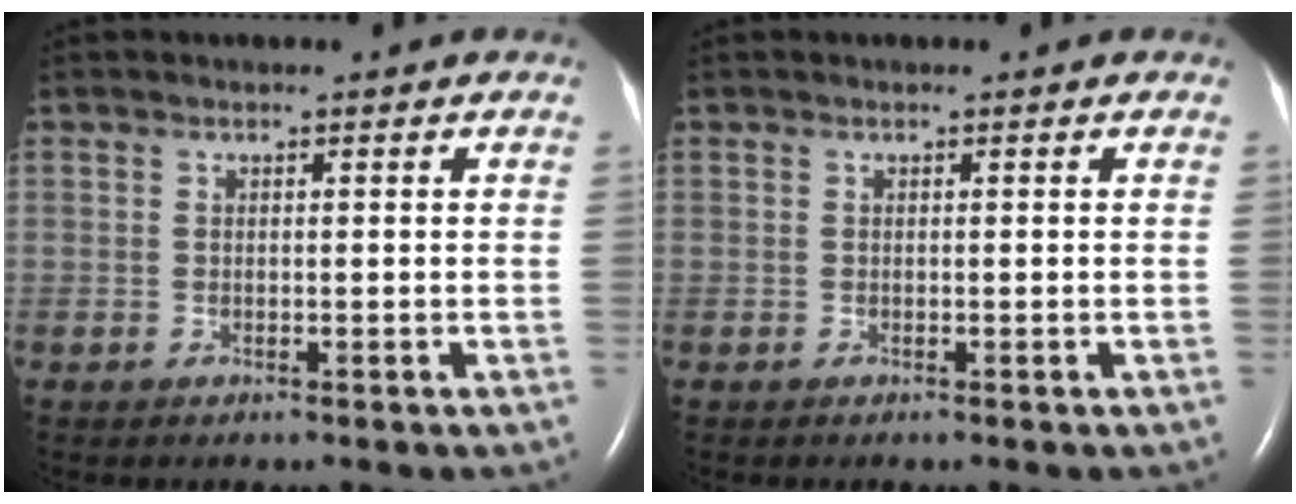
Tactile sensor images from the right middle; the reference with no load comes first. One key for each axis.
{"total": 0.0}